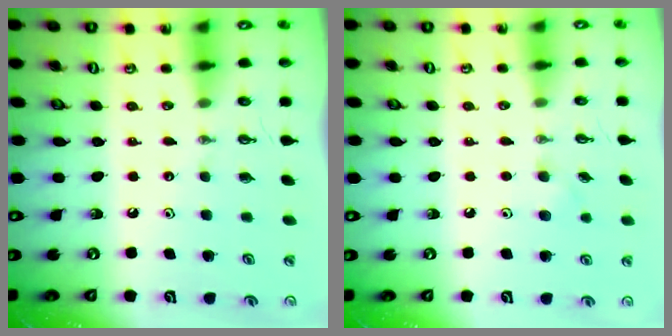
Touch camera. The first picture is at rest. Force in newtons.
{"total": 5.3, "press": 5.1, "slide": 1.3}